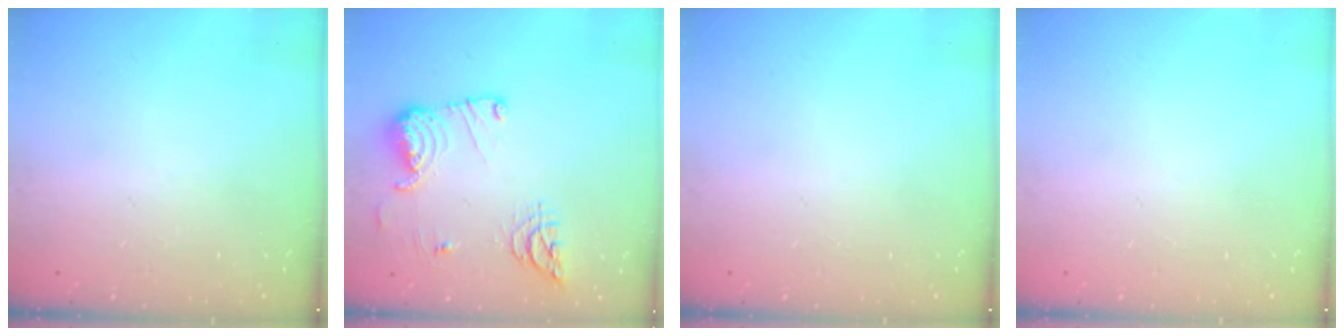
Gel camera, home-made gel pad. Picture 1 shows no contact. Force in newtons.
{"total": 17.5, "press": 16.1, "slide": 6.9}
{"total": 0.0}
{"total": 0.0}